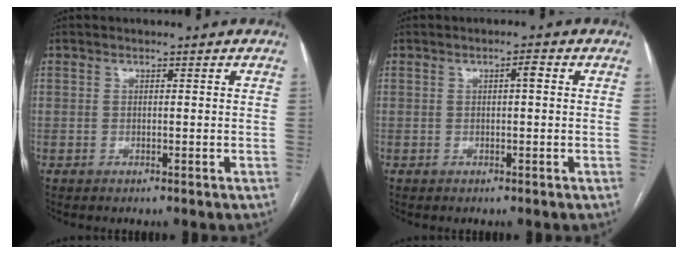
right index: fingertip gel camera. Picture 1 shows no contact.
{"total": 1.4, "force": [0.3, 0.2, 1.4], "torque": [-0.021, 0.004, 0.003]}